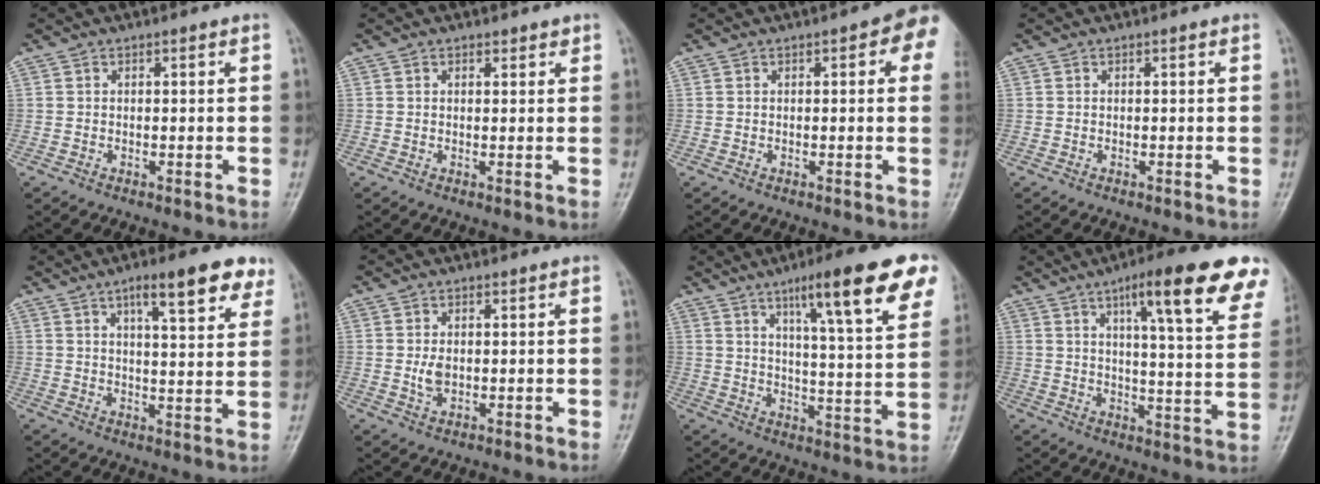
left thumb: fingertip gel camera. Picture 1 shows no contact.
{"total": 1.3, "force": [1.0, 0.8, 0.4], "torque": [0.004, -0.006, 0.010]}
{"total": 6.3, "force": [2.0, 2.4, 5.5], "torque": [-0.043, 0.002, 0.011]}
{"total": 0.0}
{"total": 12.1, "force": [7.2, 3.3, 9.2], "torque": [-0.099, -0.025, 0.097]}
{"total": 2.7, "force": [0.1, 1.8, 2.1], "torque": [-0.036, -0.004, 0.004]}
{"total": 19.0, "force": [10.7, 3.1, 15.4], "torque": [-0.190, -0.034, 0.154]}
{"total": 19.6, "force": [11.4, 3.7, 15.6], "torque": [-0.188, -0.036, 0.151]}